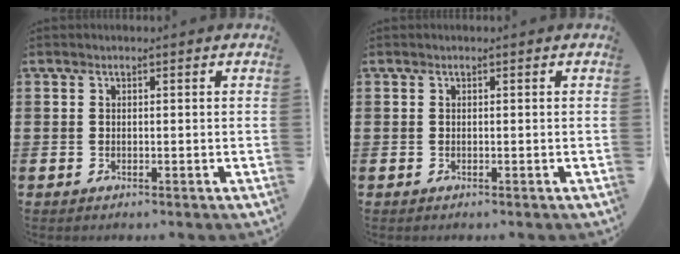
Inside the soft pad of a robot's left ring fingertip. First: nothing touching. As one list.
[{"total": 0.0}]